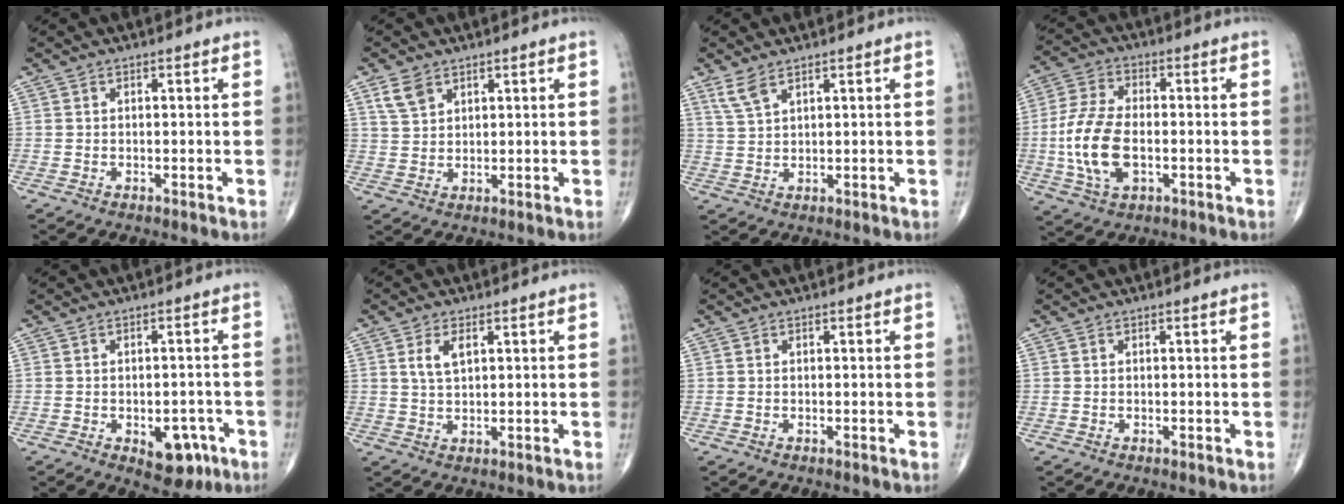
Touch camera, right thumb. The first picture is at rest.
{"total": 4.2, "force": [2.6, 2.6, 2.1], "torque": [-0.034, -0.007, 0.058]}
{"total": 3.6, "force": [2.5, 1.1, 2.2], "torque": [-0.051, -0.005, 0.060]}
{"total": 12.4, "force": [-1.9, 6.9, 10.2], "torque": [-0.212, 0.009, -0.036]}
{"total": 7.1, "force": [-3.0, 4.1, 4.9], "torque": [-0.033, 0.016, -0.027]}
{"total": 4.0, "force": [1.5, 2.0, 3.1], "torque": [-0.060, -0.002, 0.032]}
{"total": 0.0}
{"total": 0.0}